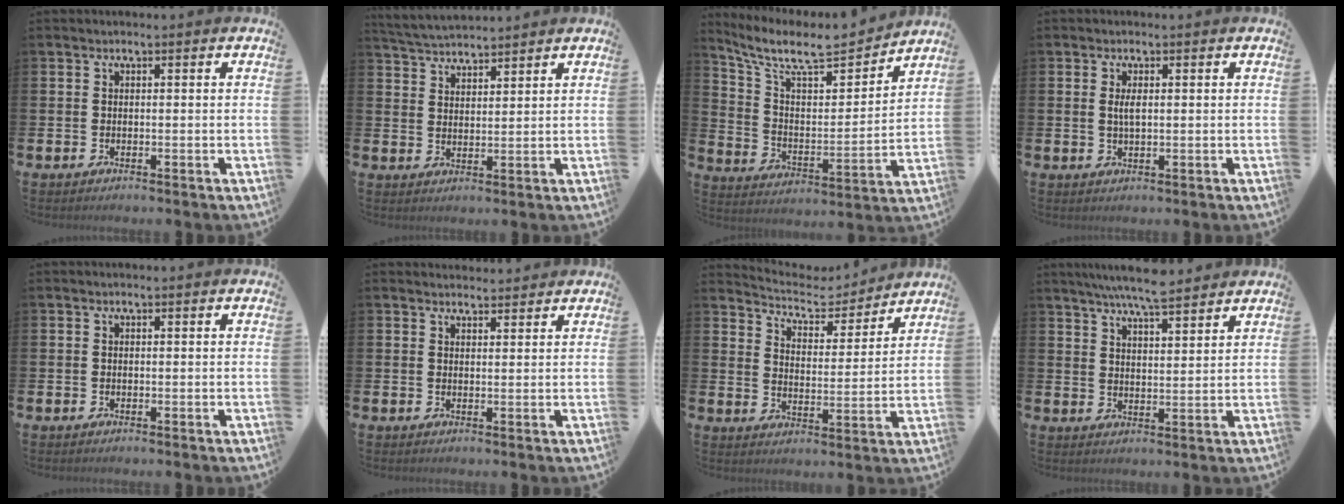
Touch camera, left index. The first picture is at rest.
{"total": 4.1, "force": [4.1, 0.5, 0.1], "torque": [-0.020, -0.019, 0.074]}
{"total": 9.1, "force": [7.9, 2.5, 3.7], "torque": [-0.111, -0.053, 0.136]}
{"total": 1.9, "force": [0.6, 0.6, 1.7], "torque": [-0.022, -0.001, 0.005]}
{"total": 0.0}
{"total": 2.2, "force": [2.1, 0.4, -0.1], "torque": [0.010, -0.012, 0.036]}
{"total": 5.9, "force": [5.4, 2.0, 1.2], "torque": [-0.040, -0.044, 0.085]}
{"total": 6.5, "force": [6.2, 0.2, 2.0], "torque": [-0.050, -0.027, 0.111]}